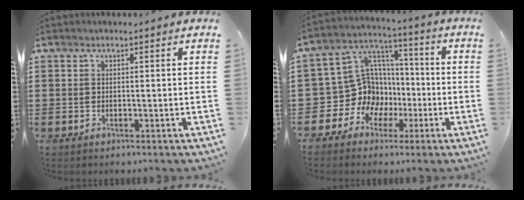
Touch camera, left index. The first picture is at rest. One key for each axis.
{"total": 10.6, "fx": -2.2, "fy": 10.1, "fz": 2.2, "tx": -0.095, "ty": -0.003, "tz": -0.032}